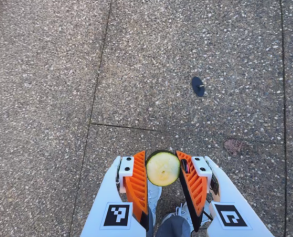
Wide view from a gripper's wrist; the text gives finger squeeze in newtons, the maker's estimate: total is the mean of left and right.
{"total": 10.4, "left": 10.3, "right": 10.5}